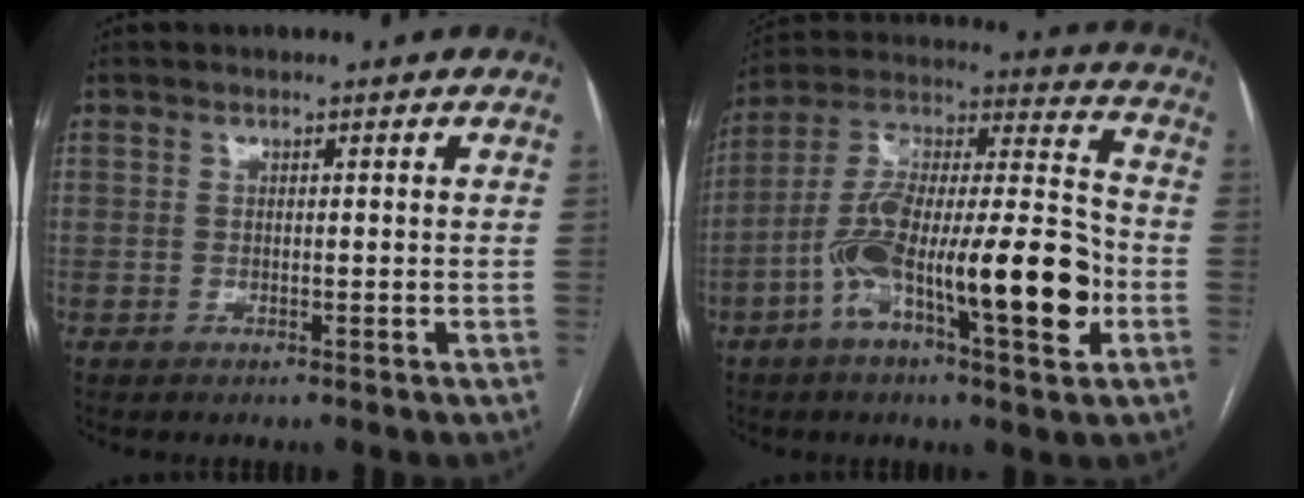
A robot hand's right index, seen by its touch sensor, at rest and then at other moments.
{"total": 21.6, "force": [-6.7, 4.5, 20.0], "torque": [-0.347, 0.014, -0.109]}